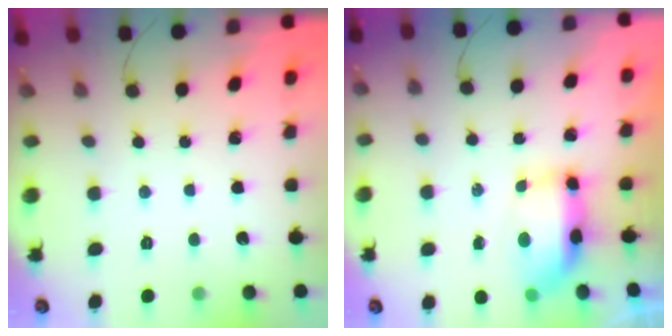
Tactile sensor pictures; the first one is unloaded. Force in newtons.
{"total": 7.9, "press": 7.8, "slide": 1.1}